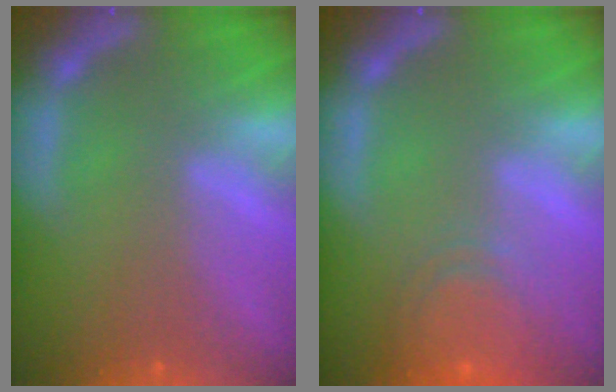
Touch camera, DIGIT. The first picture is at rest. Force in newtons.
{"total": 6.1}